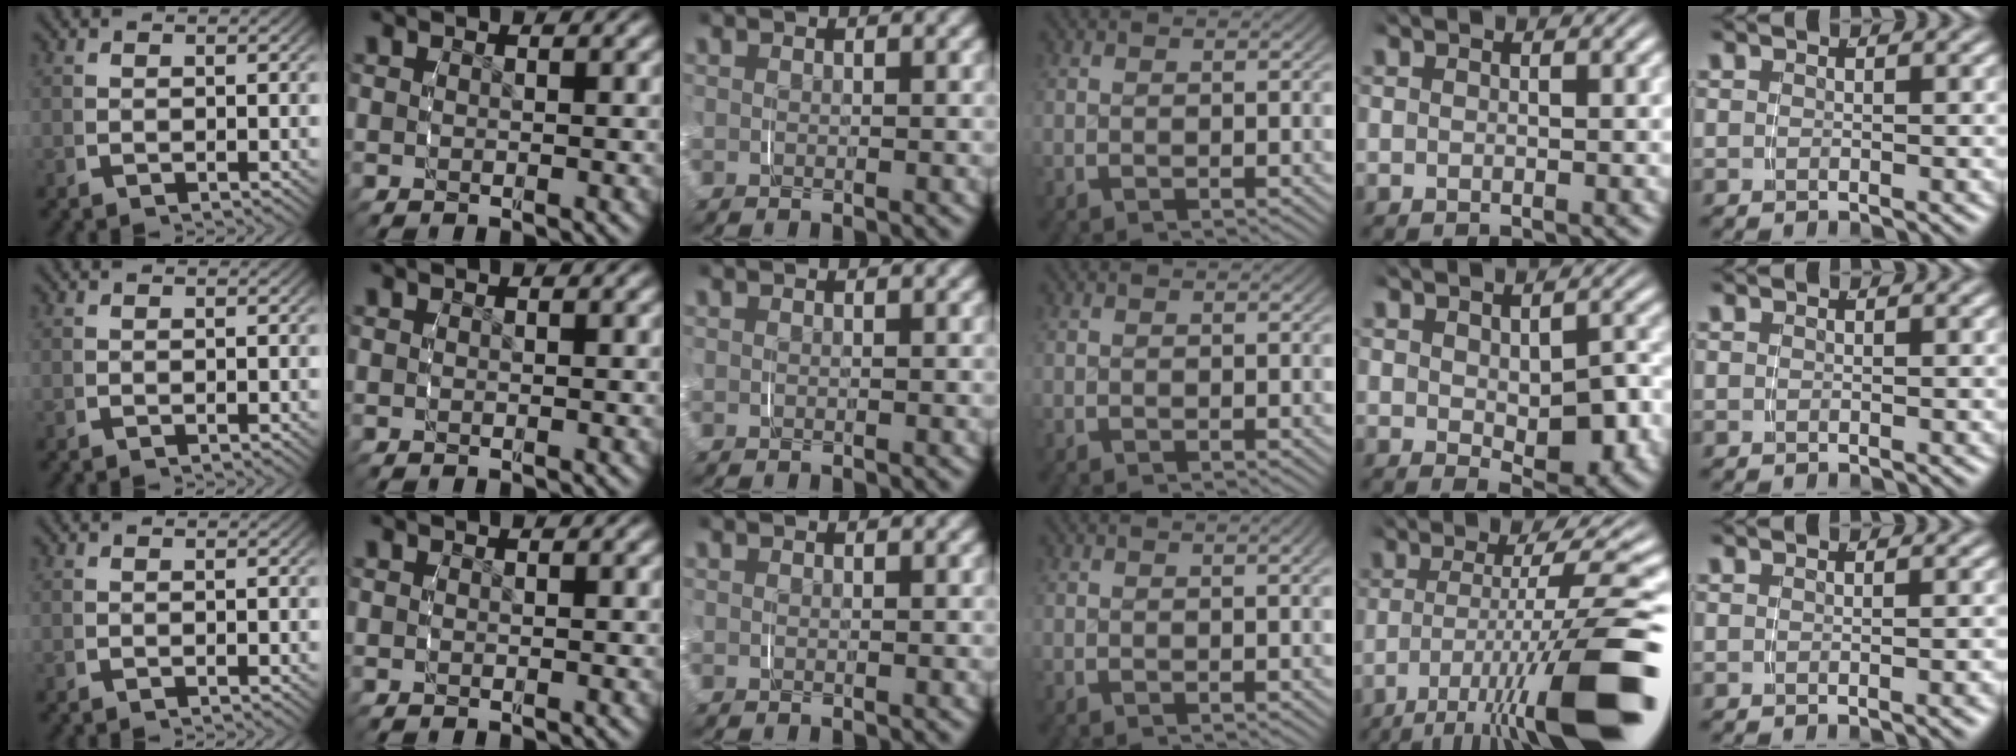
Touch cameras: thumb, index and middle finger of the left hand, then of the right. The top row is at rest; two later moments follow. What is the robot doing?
{"motion": "grasp_and_lifting", "object": "pencil case"}